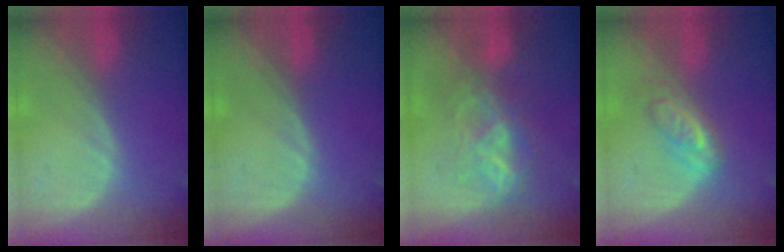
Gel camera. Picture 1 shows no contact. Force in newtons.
{"total": 0.0}
{"total": 6.1, "press": 6.1, "slide": 0.7}
{"total": 4.8, "press": 4.5, "slide": 1.5}